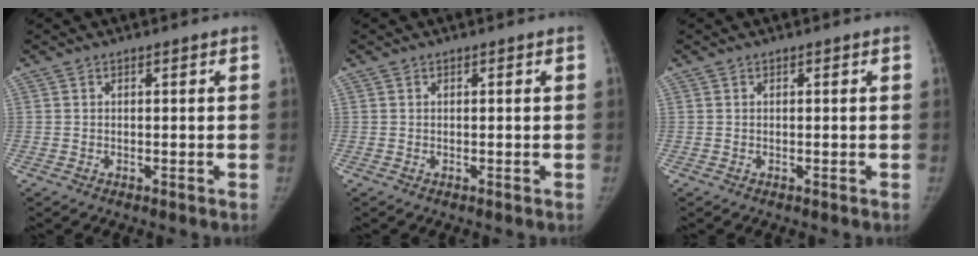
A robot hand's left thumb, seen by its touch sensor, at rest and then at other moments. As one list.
[{"total": 0.0}, {"total": 0.0}]